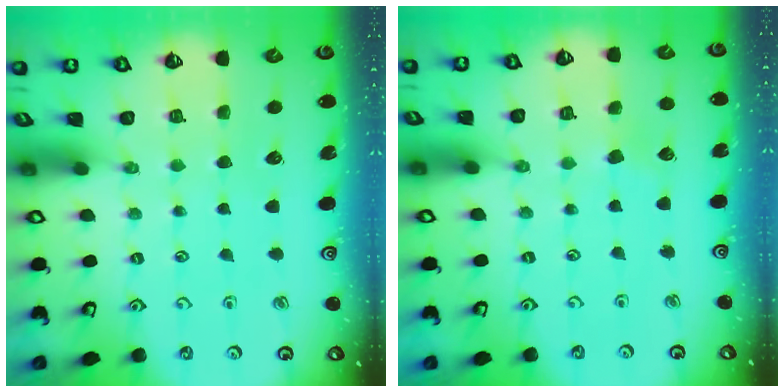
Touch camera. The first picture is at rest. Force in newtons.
{"total": 2.9, "press": 2.9, "slide": 0.3}